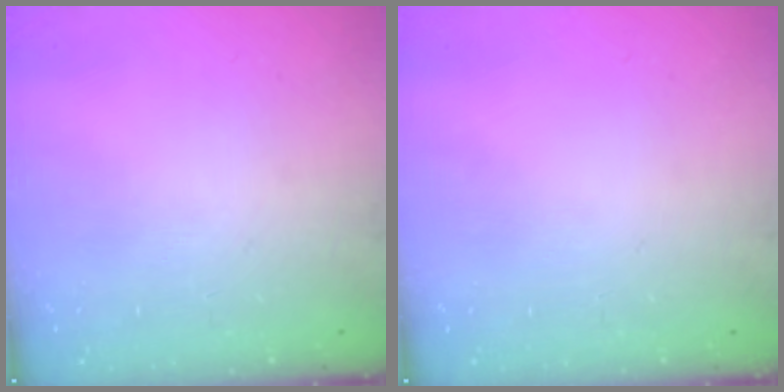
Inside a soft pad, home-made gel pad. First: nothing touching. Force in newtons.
{"total": 0.0}